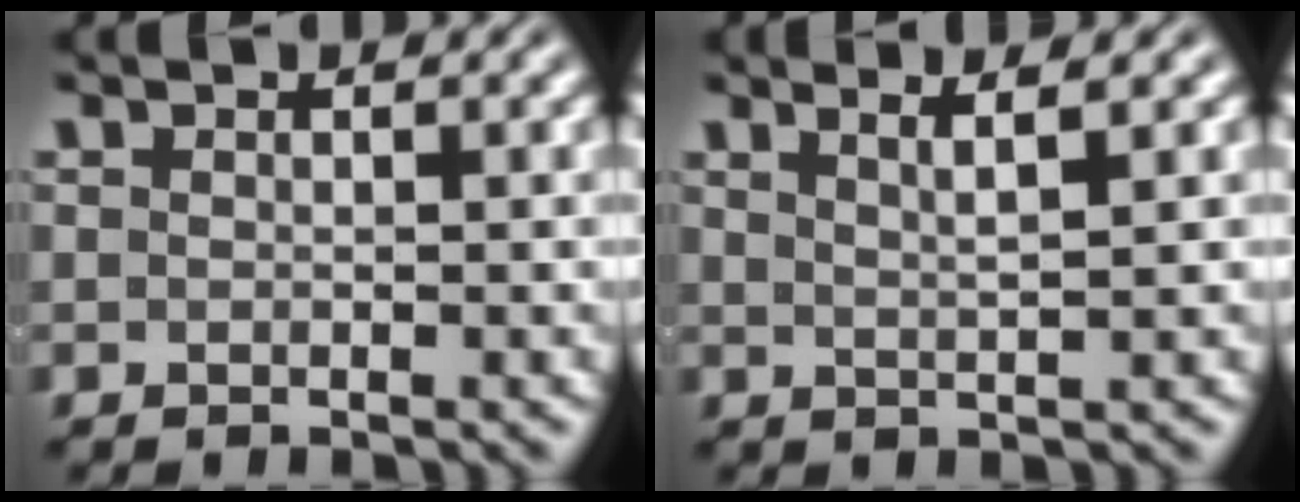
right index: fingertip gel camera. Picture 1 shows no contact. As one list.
[{"total": 2.7, "force": [1.8, -0.7, 1.9], "torque": [-0.019, -0.002, 0.038]}]